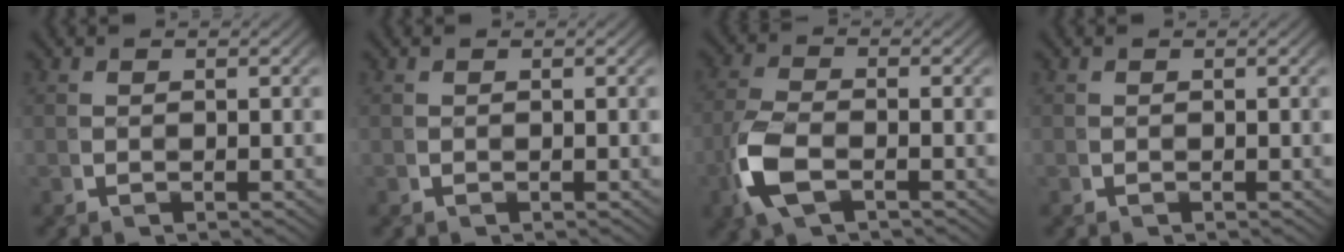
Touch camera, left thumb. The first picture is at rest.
{"total": 0.0}
{"total": 5.5, "force": [-1.6, 3.3, 4.1], "torque": [-0.112, -0.011, -0.029]}
{"total": 0.6, "force": [-0.3, 0.5, -0.2], "torque": [-0.001, -0.008, 0.001]}